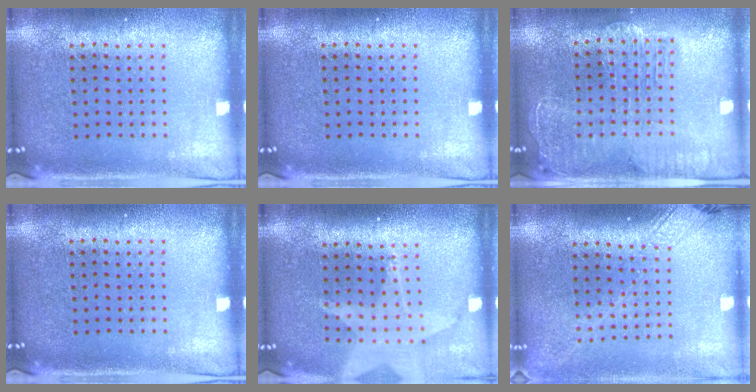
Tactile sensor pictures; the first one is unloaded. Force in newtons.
{"total": 0.0}
{"total": 2.1, "press": 1.9, "slide": 0.9}
{"total": 0.0}
{"total": 2.0, "press": 1.5, "slide": 1.3}
{"total": 2.0, "press": 1.5, "slide": 1.3}